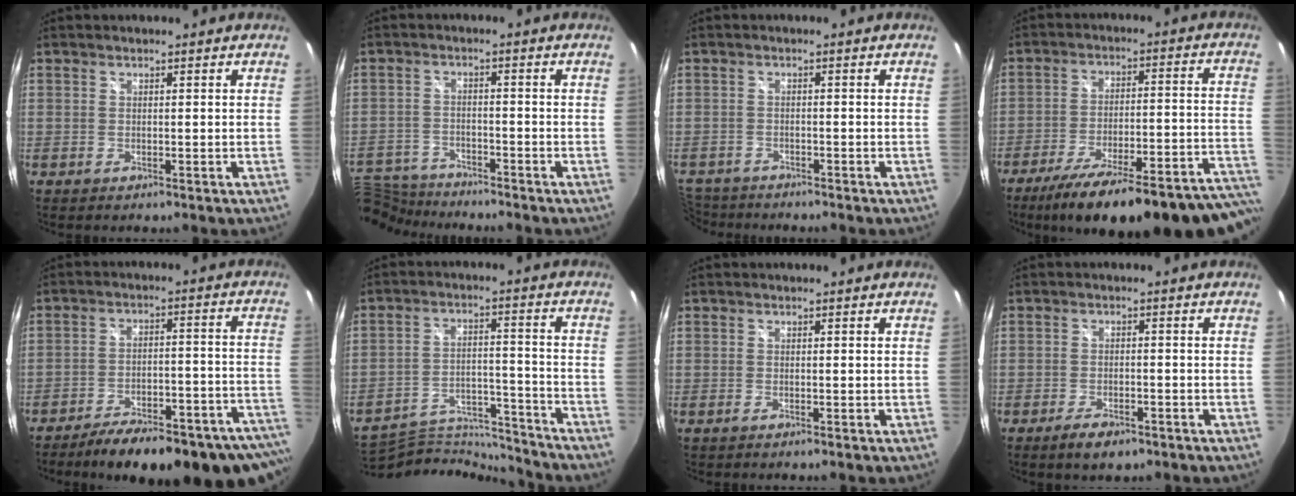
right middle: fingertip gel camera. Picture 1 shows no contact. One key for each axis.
{"total": 12.2, "fx": -10.9, "fy": 4.1, "fz": 3.8, "tx": -0.116, "ty": -0.009, "tz": -0.195}
{"total": 6.5, "fx": -5.6, "fy": 3.1, "fz": 1.2, "tx": -0.056, "ty": -0.004, "tz": -0.106}
{"total": 31.4, "fx": -26.3, "fy": 4.2, "fz": 16.6, "tx": -0.210, "ty": -0.048, "tz": -0.363}
{"total": 26.0, "fx": -21.9, "fy": 6.1, "fz": 12.7, "tx": -0.170, "ty": -0.016, "tz": -0.278}
{"total": 20.0, "fx": -19.0, "fy": 3.1, "fz": 5.4, "tx": -0.107, "ty": 0.005, "tz": -0.284}
{"total": 0.0}
{"total": 5.0, "fx": -3.4, "fy": 1.9, "fz": 3.1, "tx": -0.070, "ty": -0.008, "tz": -0.055}